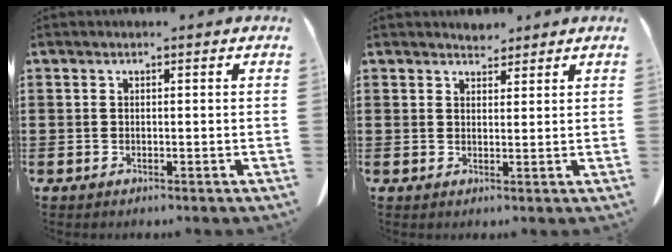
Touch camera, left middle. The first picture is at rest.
{"total": 2.2, "force": [2.2, 0.5, 0.0], "torque": [-0.007, -0.003, 0.043]}